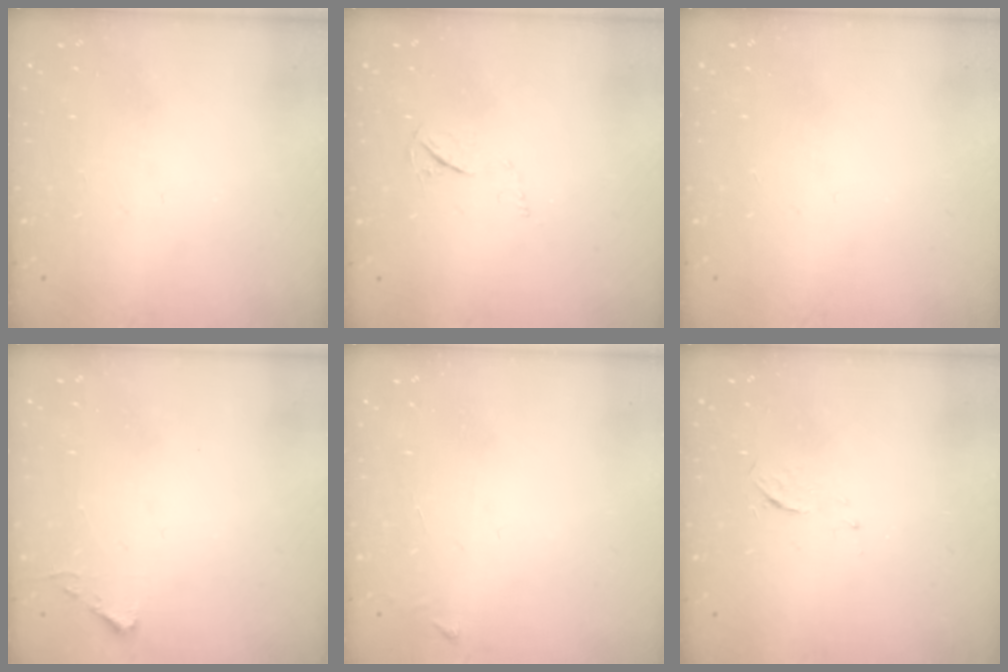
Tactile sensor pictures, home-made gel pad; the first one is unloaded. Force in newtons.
{"total": 3.3, "press": 3.2, "slide": 0.5}
{"total": 0.0}
{"total": 3.5, "press": 3.5, "slide": 0.4}
{"total": 2.6, "press": 2.6, "slide": 0.3}
{"total": 3.9, "press": 3.9, "slide": 0.4}